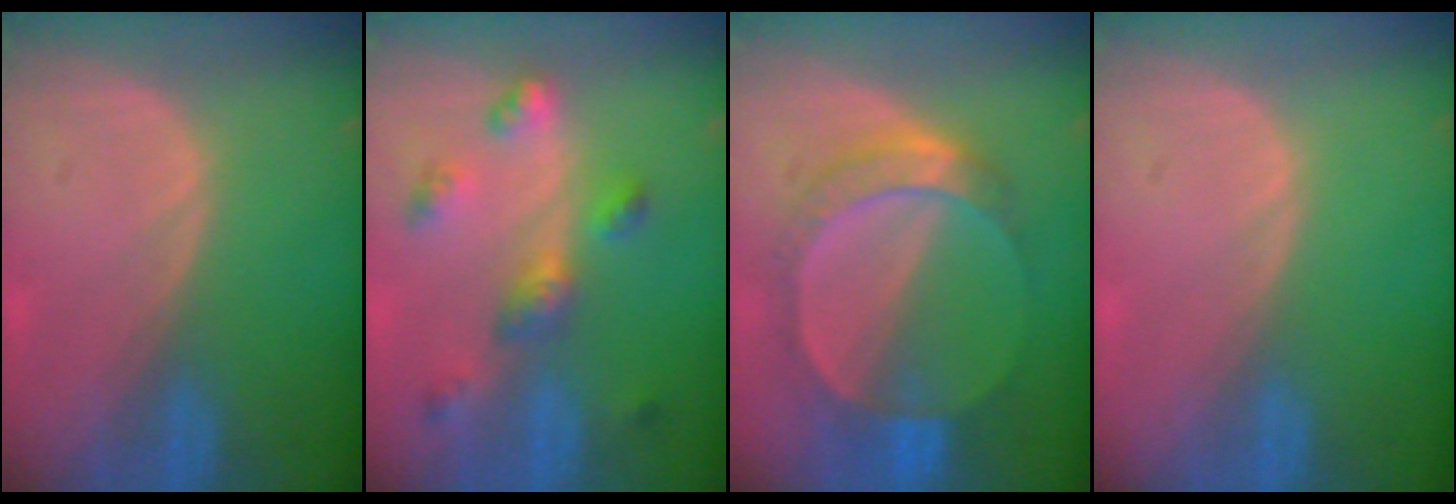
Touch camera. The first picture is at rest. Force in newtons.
{"total": 6.5, "press": 5.9, "slide": 2.7}
{"total": 7.1, "press": 7.0, "slide": 0.5}
{"total": 0.0}